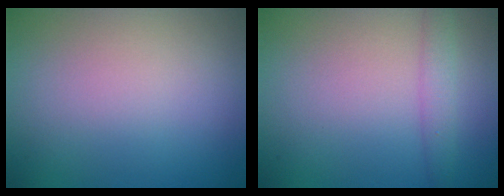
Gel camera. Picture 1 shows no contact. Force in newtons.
{"total": 2.0, "press": 2.0, "slide": 0.0}